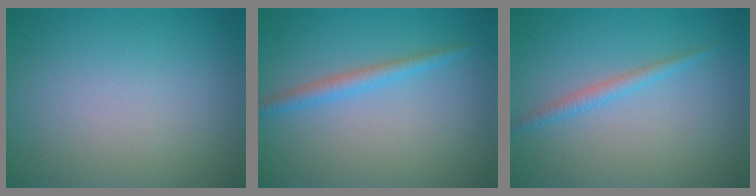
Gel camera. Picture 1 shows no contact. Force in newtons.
{"total": 2.0, "press": 2.0, "slide": 0.1}
{"total": 1.4, "press": 1.4, "slide": 0.1}